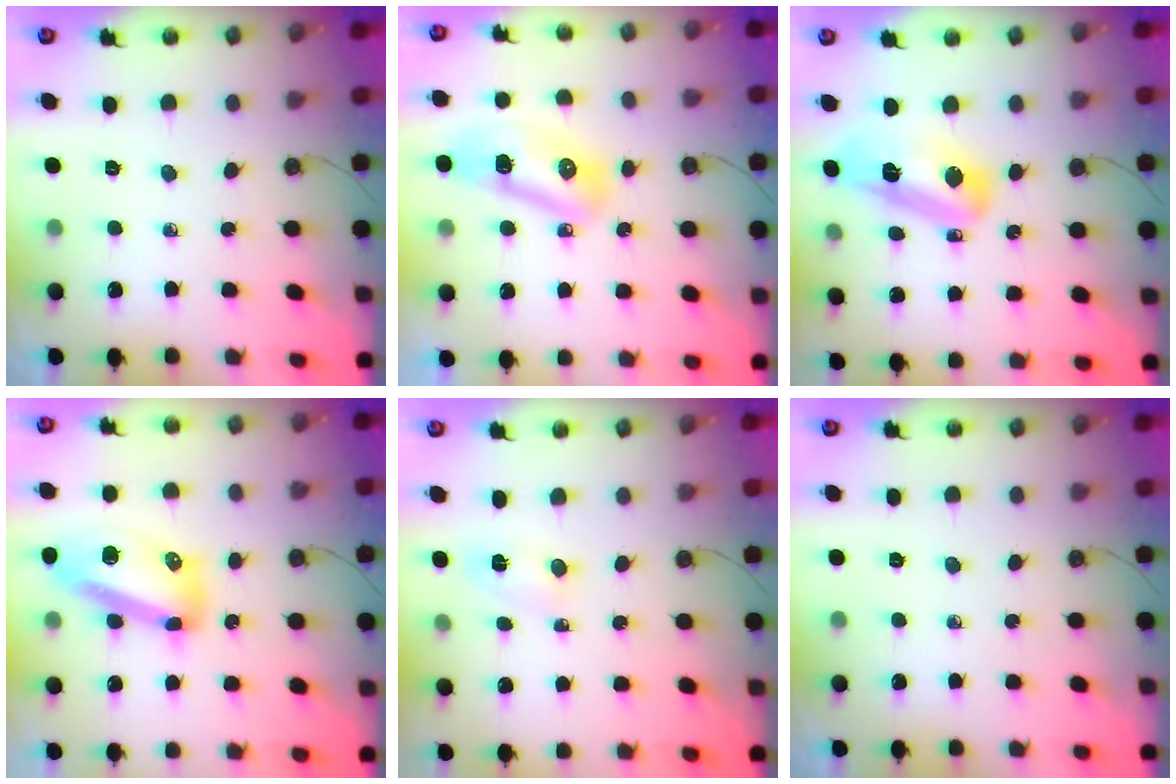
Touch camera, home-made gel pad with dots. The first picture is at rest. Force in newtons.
{"total": 11.4, "press": 11.3, "slide": 1.4}
{"total": 13.2, "press": 13.1, "slide": 1.3}
{"total": 15.0, "press": 14.9, "slide": 1.4}
{"total": 3.0, "press": 2.8, "slide": 1.1}
{"total": 0.0}